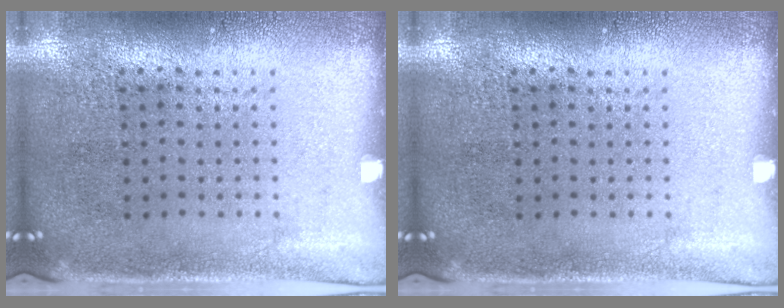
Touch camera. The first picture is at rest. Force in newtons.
{"total": 0.0}